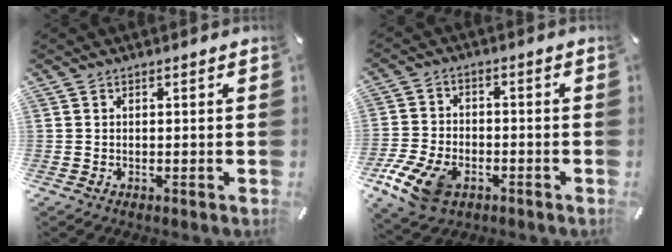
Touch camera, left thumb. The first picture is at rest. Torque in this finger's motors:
{"motor_torque": [0.59, 1.30, 0.50, 0.41, 0.09]}